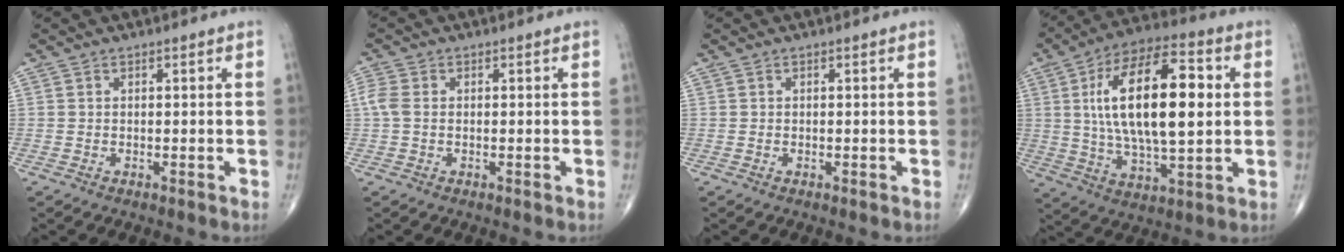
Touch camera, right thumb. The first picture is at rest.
{"total": 2.9, "force": [0.0, 2.0, 2.1], "torque": [-0.061, 0.005, -0.005]}
{"total": 0.0}
{"total": 22.3, "force": [3.3, 9.3, 20.0], "torque": [-0.339, 0.009, 0.052]}